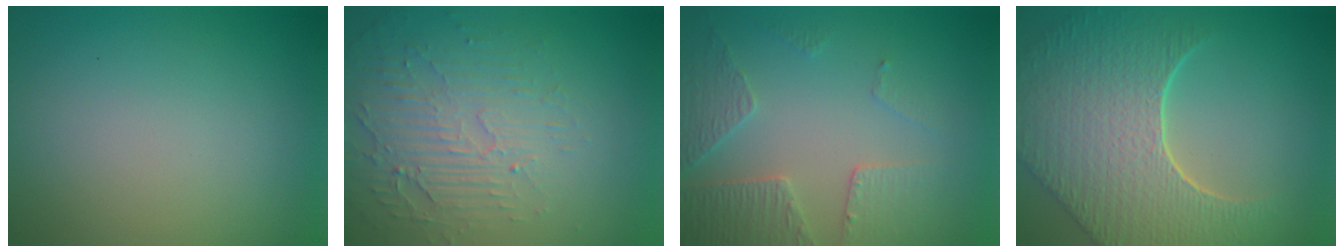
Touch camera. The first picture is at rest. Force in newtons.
{"total": 4.1, "press": 3.3, "slide": 2.4}
{"total": 3.9, "press": 3.0, "slide": 2.4}
{"total": 9.4, "press": 6.6, "slide": 6.7}